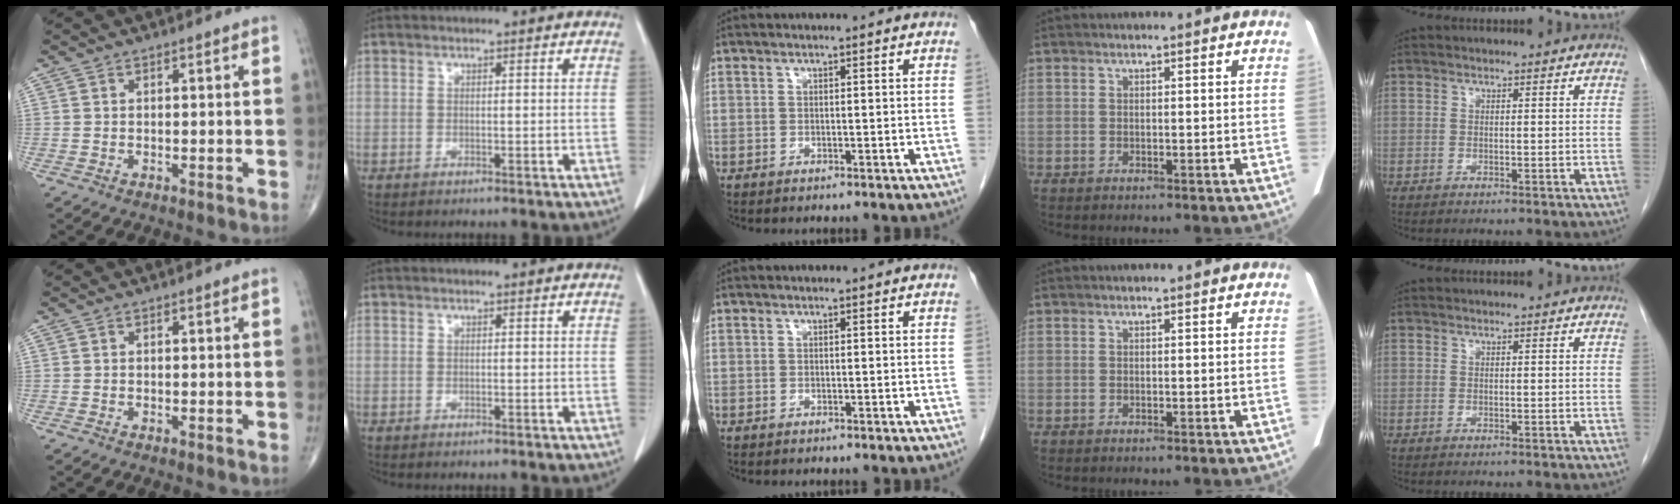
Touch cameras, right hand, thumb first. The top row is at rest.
{}